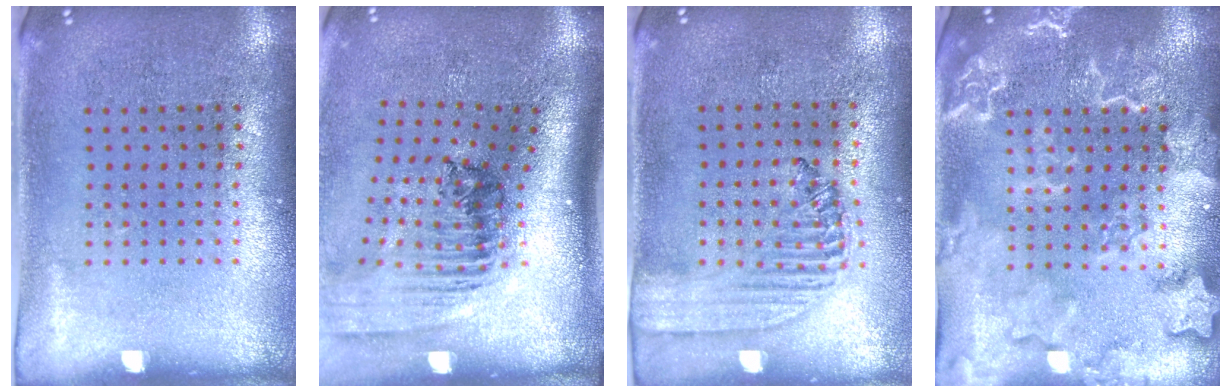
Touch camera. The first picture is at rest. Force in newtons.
{"total": 2.4, "press": 1.7, "slide": 1.8}
{"total": 1.4, "press": 1.4, "slide": 0.5}
{"total": 2.8, "press": 2.8, "slide": 0.4}